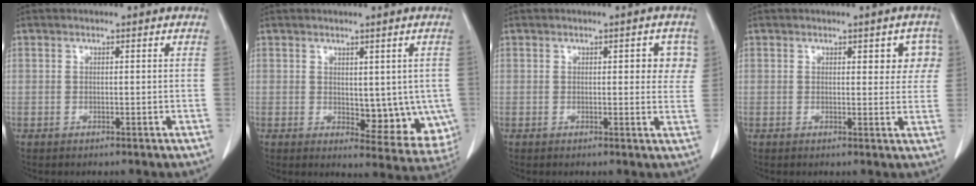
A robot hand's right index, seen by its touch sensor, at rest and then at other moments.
{"total": 8.7, "force": [-0.2, 4.5, 7.4], "torque": [-0.067, -0.015, 0.009]}
{"total": 4.0, "force": [1.2, 1.8, 3.3], "torque": [-0.025, 0.007, 0.010]}
{"total": 4.1, "force": [1.6, 2.0, 3.2], "torque": [-0.021, 0.006, 0.014]}